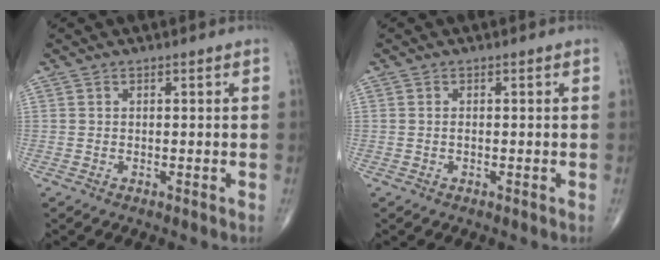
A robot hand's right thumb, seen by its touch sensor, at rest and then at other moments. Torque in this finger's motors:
{"motor_torque": [0.14, -0.48, -0.03, 0.07, -0.02]}